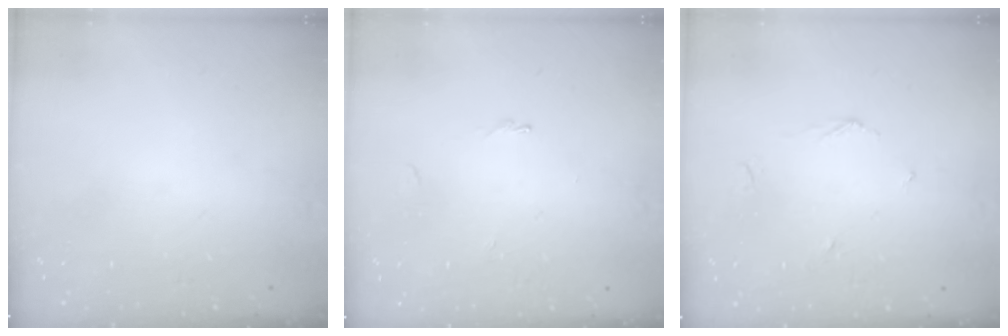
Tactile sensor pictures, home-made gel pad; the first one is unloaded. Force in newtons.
{"total": 0.7, "press": 0.6, "slide": 0.4}
{"total": 2.8, "press": 2.8, "slide": 0.2}